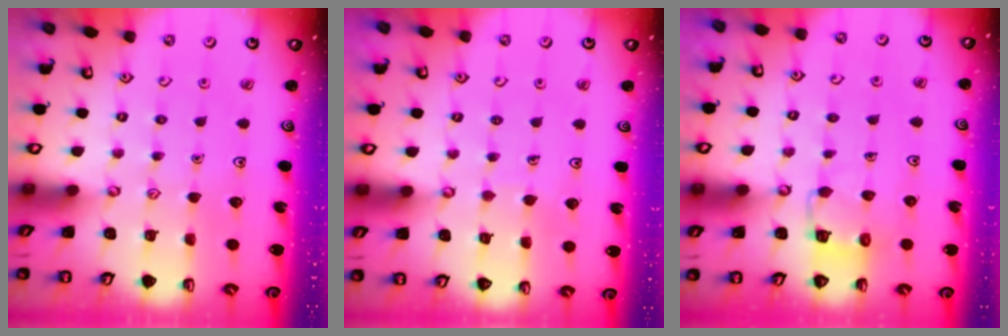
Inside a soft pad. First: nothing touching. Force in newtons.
{"total": 3.3, "press": 3.3, "slide": 0.2}
{"total": 5.5, "press": 5.5, "slide": 0.6}